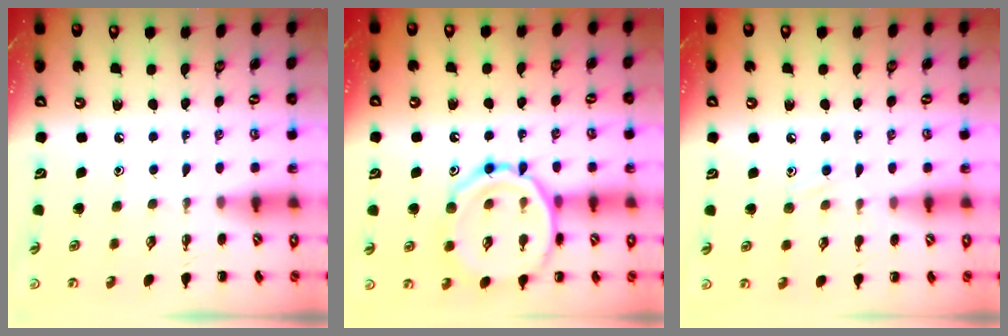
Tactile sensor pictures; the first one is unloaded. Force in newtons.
{"total": 15.5, "press": 15.4, "slide": 1.0}
{"total": 8.3, "press": 7.9, "slide": 2.7}